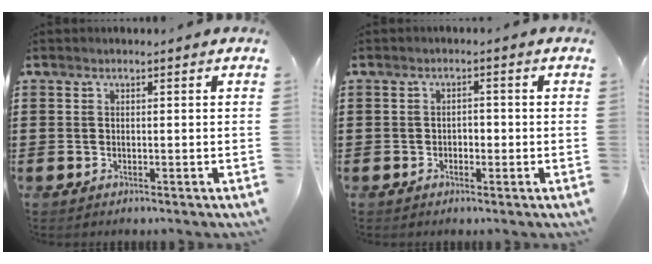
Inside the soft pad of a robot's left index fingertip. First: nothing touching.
{"total": 1.3, "force": [-0.6, 0.9, 0.7], "torque": [-0.017, 0.003, -0.015]}